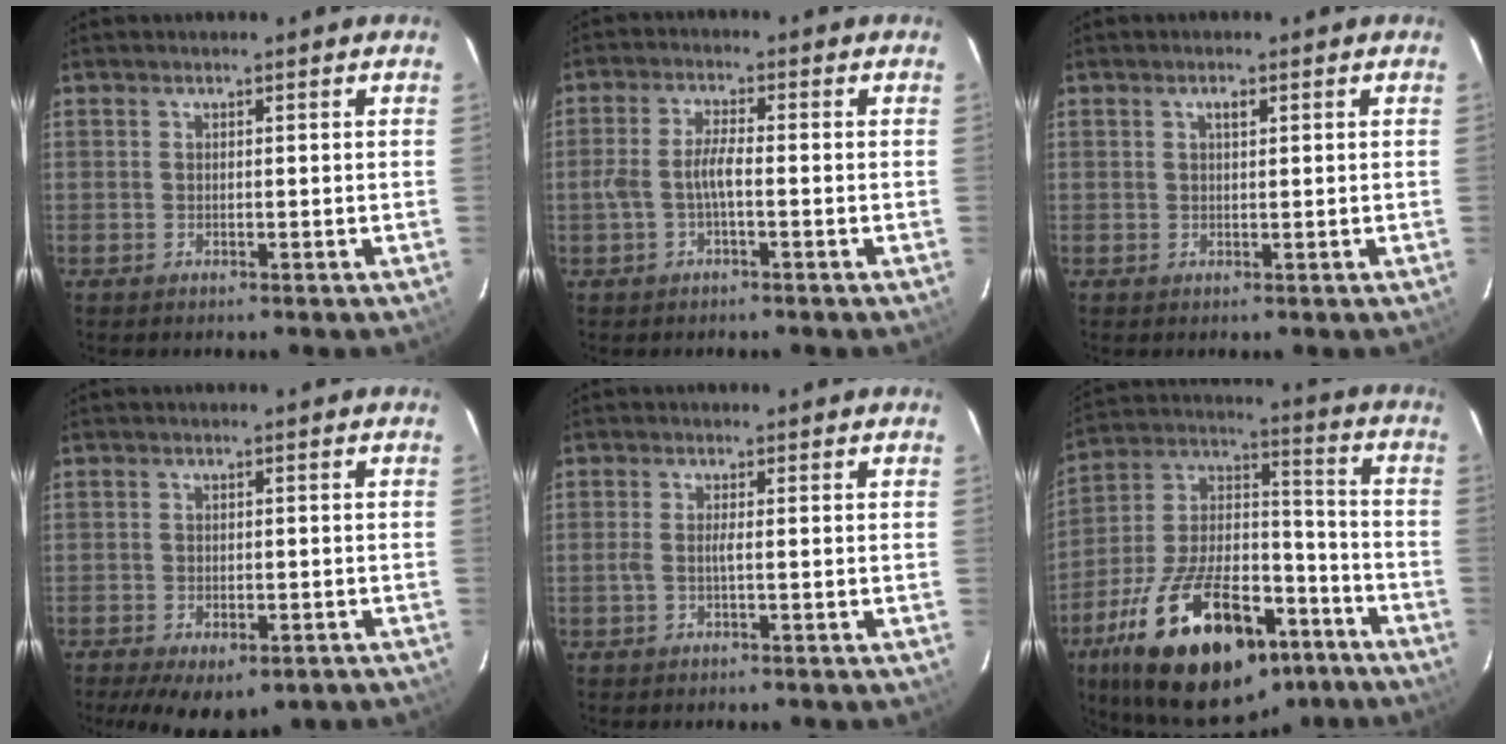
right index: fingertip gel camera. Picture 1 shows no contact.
{"total": 4.0, "force": [-1.3, 0.7, 3.7], "torque": [-0.084, 0.008, -0.024]}
{"total": 1.3, "force": [0.6, 0.5, 1.0], "torque": [-0.017, 0.005, 0.010]}
{"total": 10.6, "force": [-6.8, 4.9, 6.5], "torque": [-0.135, -0.028, -0.089]}
{"total": 1.4, "force": [-0.4, -0.3, 1.3], "torque": [-0.024, 0.000, -0.009]}
{"total": 29.9, "force": [-18.0, 13.6, 19.6], "torque": [-0.357, 0.014, -0.272]}